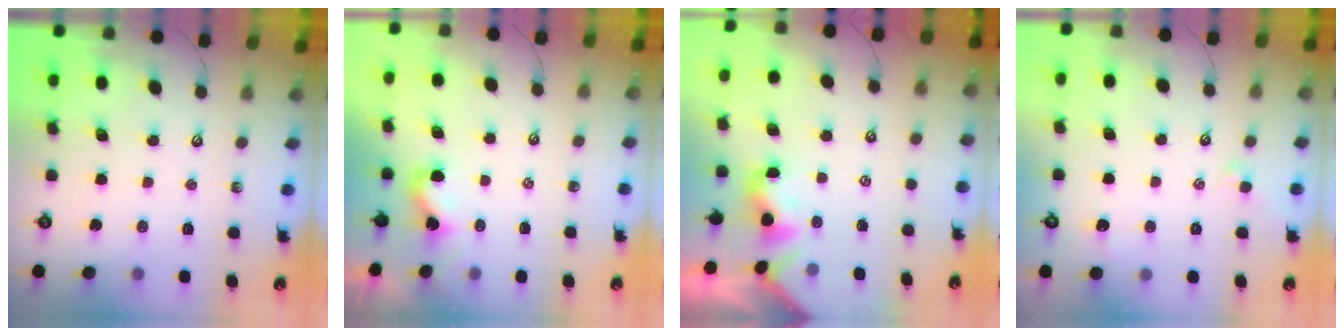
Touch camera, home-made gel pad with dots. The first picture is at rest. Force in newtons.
{"total": 2.9, "press": 2.9, "slide": 0.4}
{"total": 1.9, "press": 1.8, "slide": 0.5}
{"total": 1.0, "press": 0.7, "slide": 0.6}